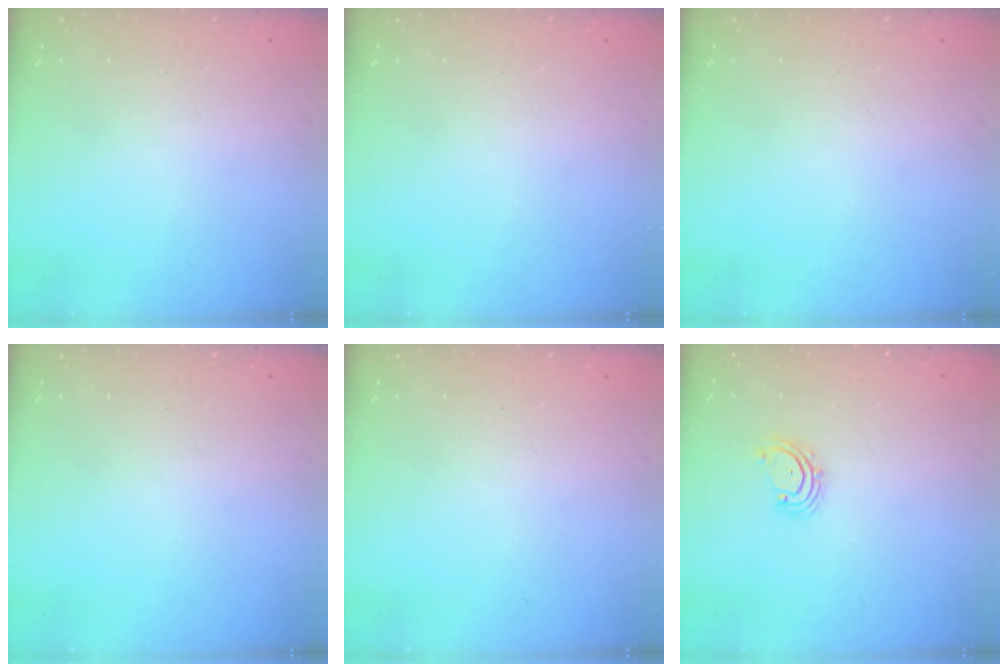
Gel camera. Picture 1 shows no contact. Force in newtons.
{"total": 0.0}
{"total": 0.0}
{"total": 0.0}
{"total": 0.0}
{"total": 2.8, "press": 2.8, "slide": 0.2}